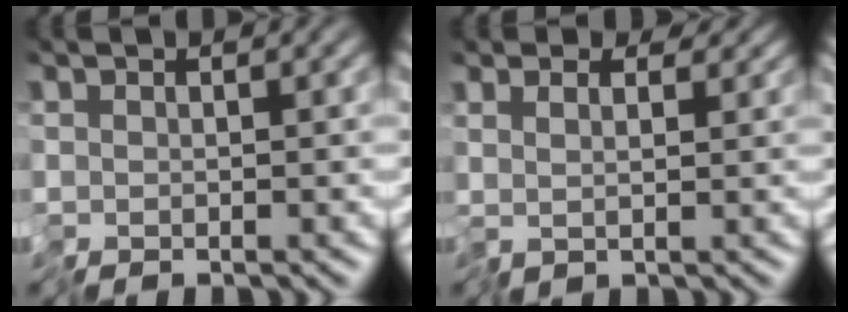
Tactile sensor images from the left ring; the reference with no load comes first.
{"total": 2.5, "force": [1.8, 1.4, 1.0], "torque": [-0.030, 0.006, 0.027]}